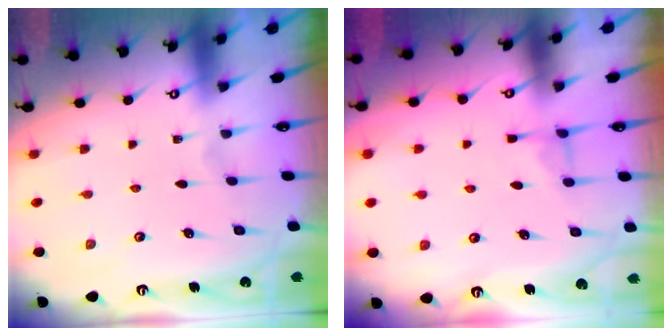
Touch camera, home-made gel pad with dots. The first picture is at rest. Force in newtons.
{"total": 3.4, "press": 3.4, "slide": 0.7}